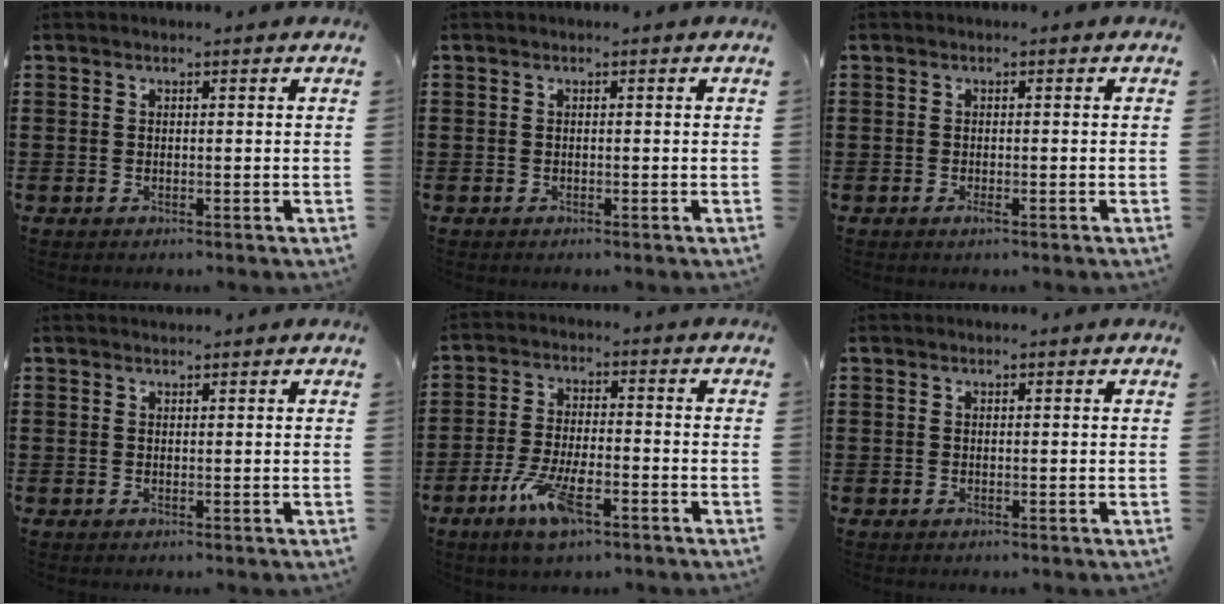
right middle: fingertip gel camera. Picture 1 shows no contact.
{"total": 0.0}
{"total": 0.7, "force": [-0.3, 0.1, 0.7], "torque": [-0.013, -0.005, -0.004]}
{"total": 0.9, "force": [0.8, -0.1, 0.1], "torque": [-0.002, -0.001, 0.016]}
{"total": 8.2, "force": [-4.4, 2.8, 6.3], "torque": [-0.136, -0.006, -0.081]}
{"total": 0.0}